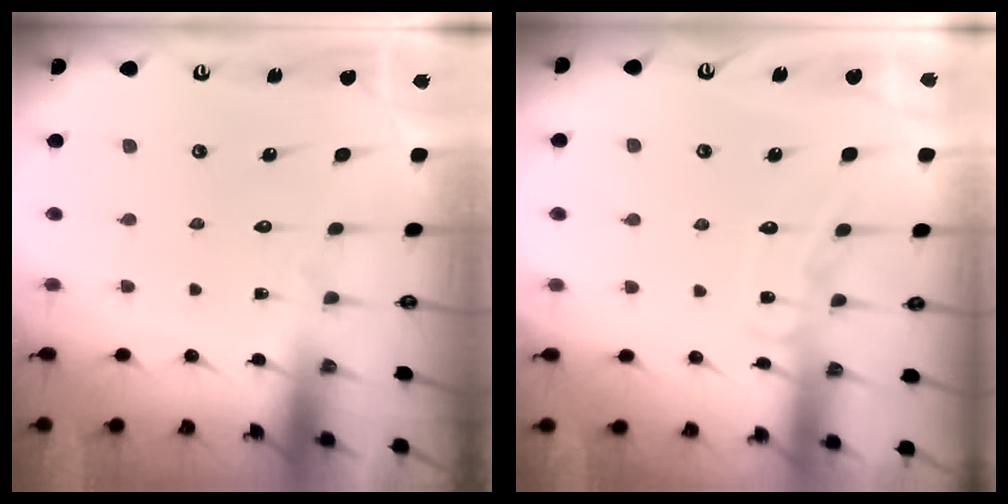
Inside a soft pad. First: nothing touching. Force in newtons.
{"total": 7.6, "press": 7.6, "slide": 0.8}